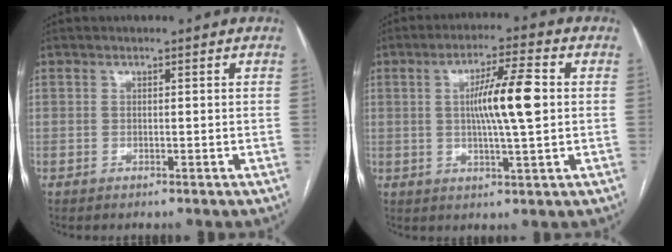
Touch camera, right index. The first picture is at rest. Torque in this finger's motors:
{"motor_torque": [1.06, 0.37, 0.38, 0.10]}